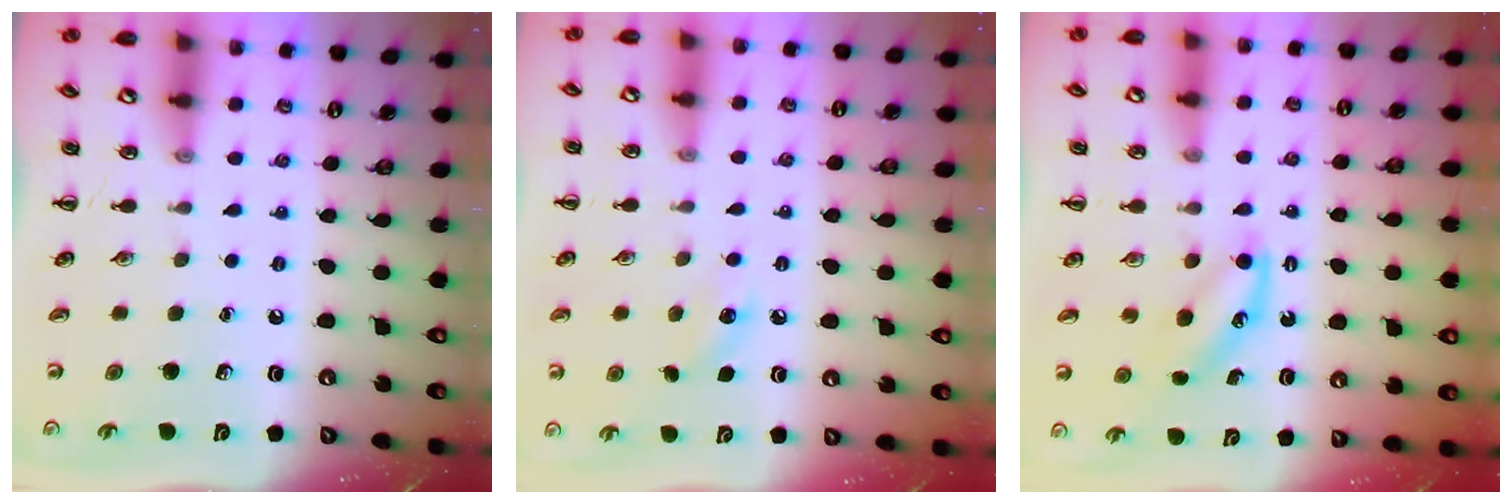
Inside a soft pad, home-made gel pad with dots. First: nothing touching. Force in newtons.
{"total": 7.1, "press": 6.9, "slide": 1.9}
{"total": 4.9, "press": 4.7, "slide": 1.3}